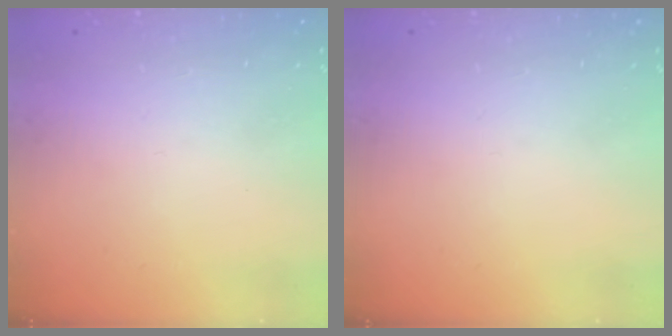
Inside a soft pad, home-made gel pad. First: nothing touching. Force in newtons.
{"total": 0.0}